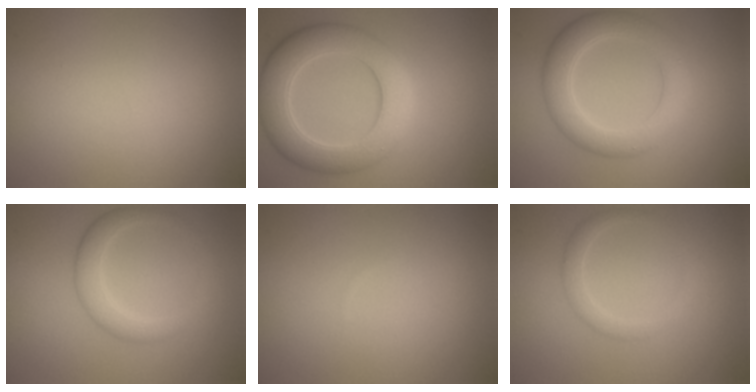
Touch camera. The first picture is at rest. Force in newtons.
{"total": 7.6, "press": 7.6, "slide": 0.3}
{"total": 5.4, "press": 5.4, "slide": 0.2}
{"total": 3.2, "press": 3.2, "slide": 0.1}
{"total": 0.0}
{"total": 1.8, "press": 1.8, "slide": 0.2}